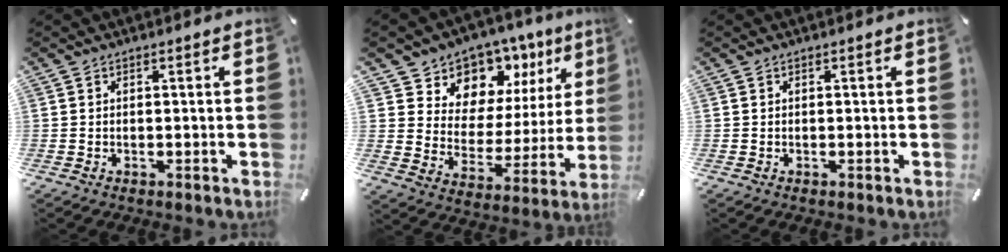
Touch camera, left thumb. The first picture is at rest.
{"total": 9.8, "force": [7.1, 6.8, -0.6], "torque": [0.014, -0.101, 0.127]}
{"total": 0.0}